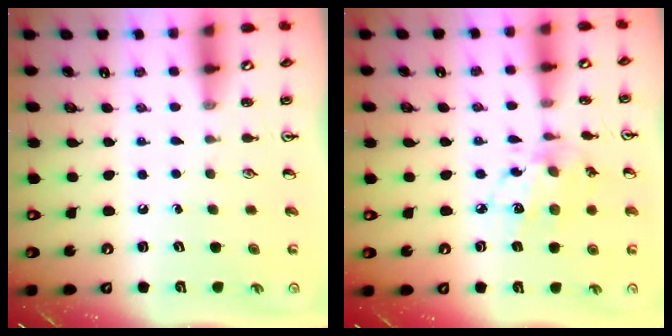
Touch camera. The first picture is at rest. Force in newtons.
{"total": 10.0, "press": 9.9, "slide": 0.6}